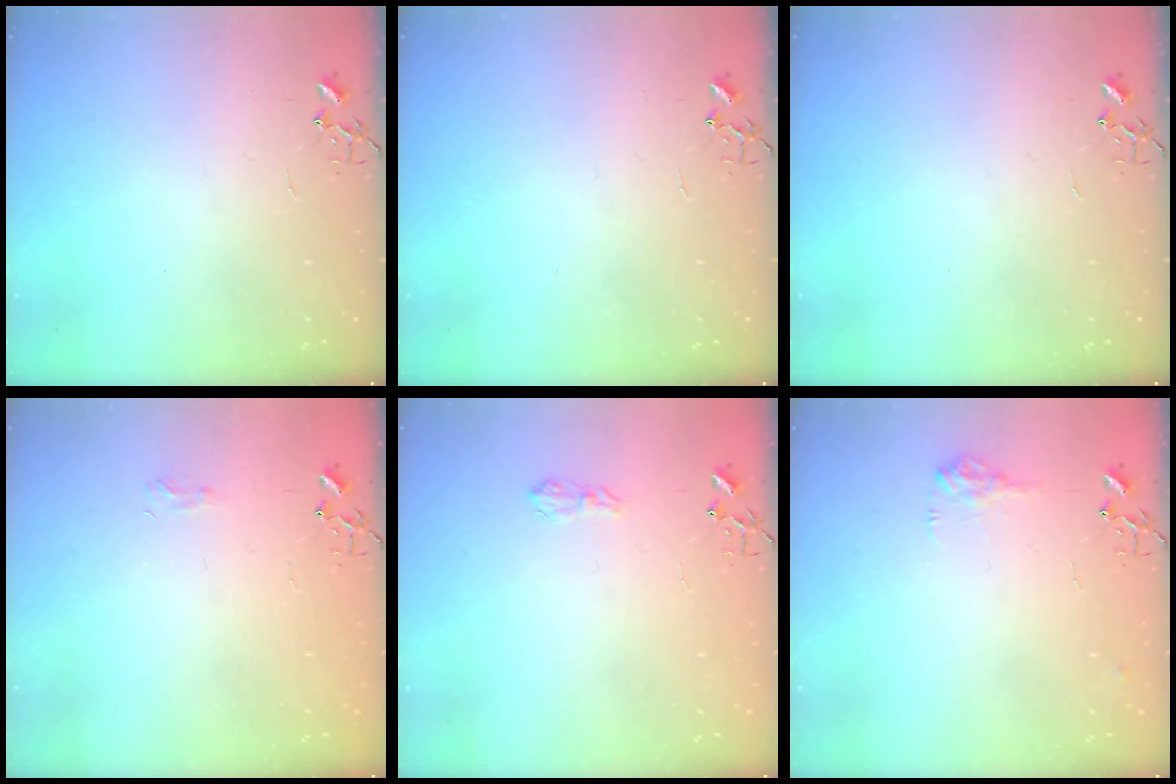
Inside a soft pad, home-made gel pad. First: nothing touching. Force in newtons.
{"total": 0.0}
{"total": 0.0}
{"total": 5.6, "press": 5.6, "slide": 0.7}
{"total": 7.0, "press": 6.9, "slide": 0.9}
{"total": 8.1, "press": 8.1, "slide": 0.3}